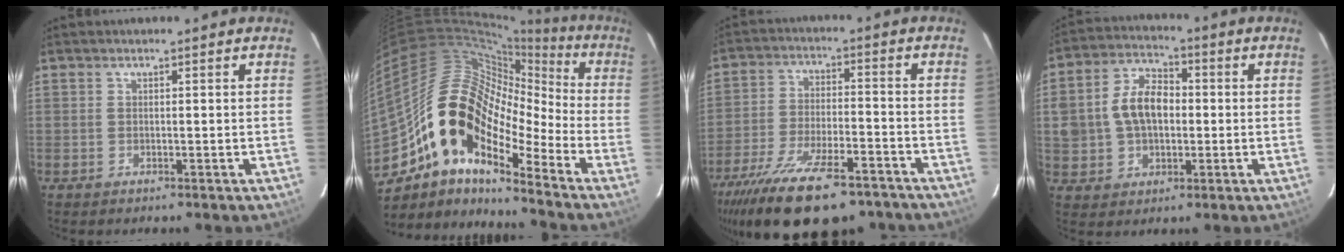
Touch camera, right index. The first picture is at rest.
{"total": 16.8, "force": [-9.3, 8.6, 11.0], "torque": [-0.183, 0.007, -0.195]}
{"total": 22.8, "force": [-17.0, 7.6, 13.3], "torque": [-0.260, -0.045, -0.262]}
{"total": 11.5, "force": [0.3, 8.1, 8.1], "torque": [-0.168, 0.025, 0.010]}